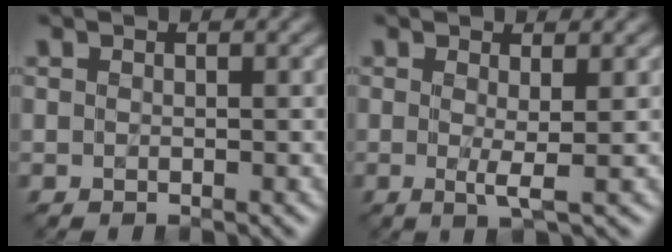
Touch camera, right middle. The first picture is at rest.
{"total": 1.3, "force": [-0.1, -0.4, 1.2], "torque": [-0.026, -0.003, -0.001]}